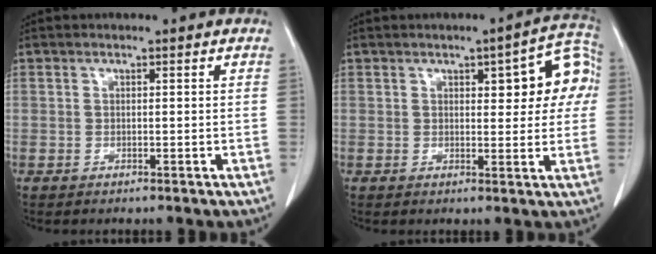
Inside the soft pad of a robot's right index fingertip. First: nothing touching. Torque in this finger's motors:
{"motor_torque": [0.58, 0.41, 0.11, 0.04]}